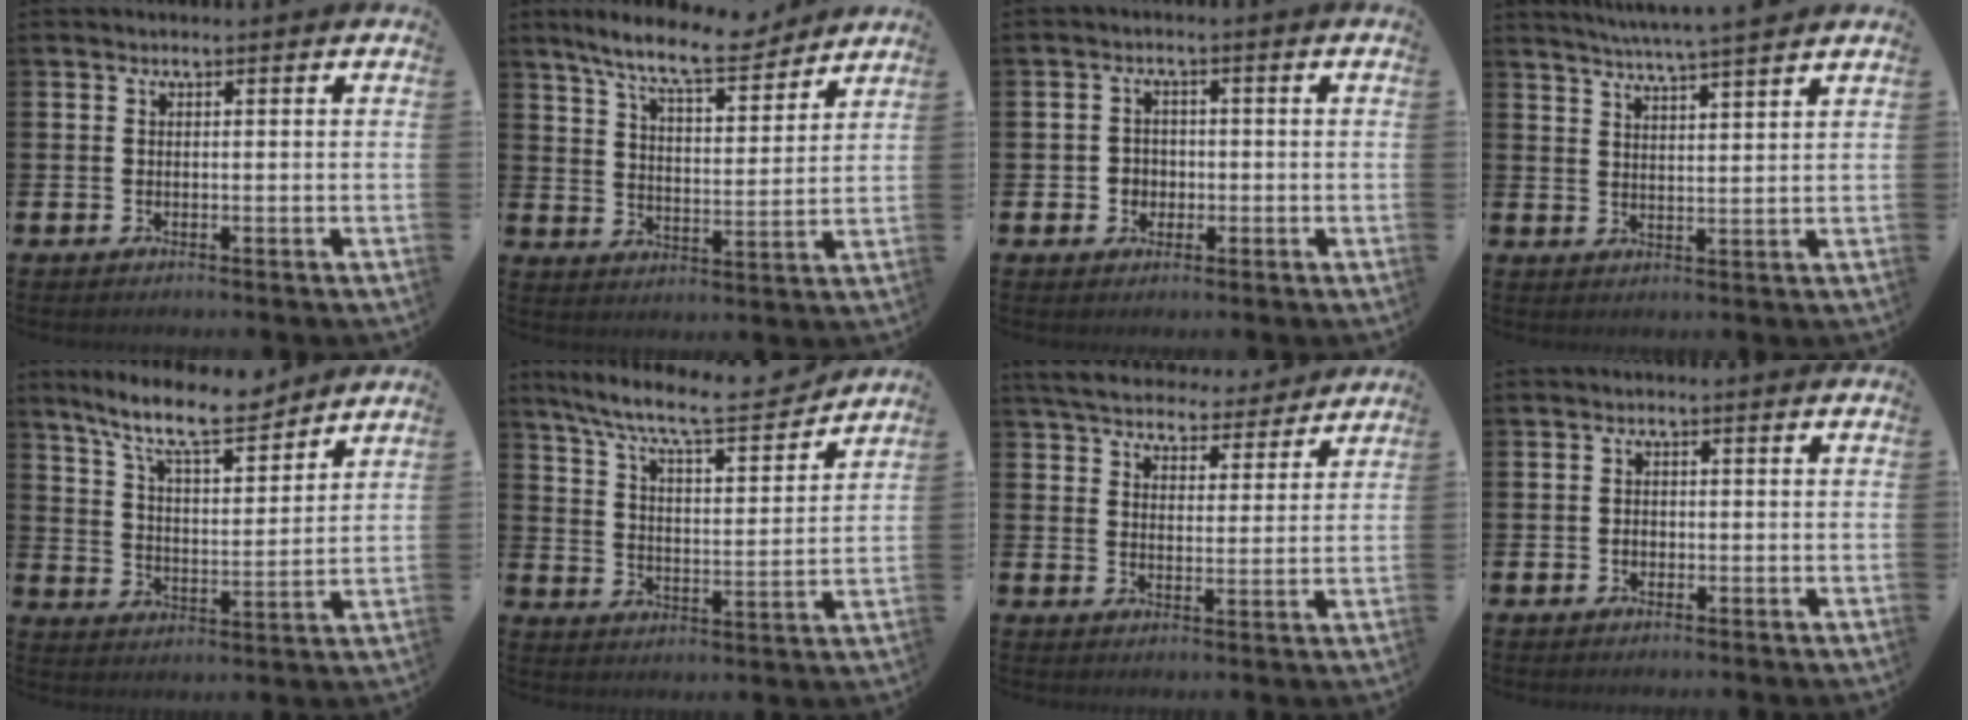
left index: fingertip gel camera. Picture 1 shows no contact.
{"total": 9.8, "force": [8.7, 1.6, 4.1], "torque": [-0.104, -0.041, 0.155]}
{"total": 2.5, "force": [-0.6, 2.4, 0.5], "torque": [-0.009, 0.005, -0.019]}
{"total": 5.5, "force": [5.3, -0.8, 1.3], "torque": [-0.040, -0.029, 0.092]}
{"total": 10.3, "force": [8.9, 2.1, 4.8], "torque": [-0.109, -0.044, 0.156]}
{"total": 9.5, "force": [8.4, 1.4, 4.0], "torque": [-0.107, -0.055, 0.142]}
{"total": 6.2, "force": [5.9, 1.5, 0.8], "torque": [-0.040, -0.042, 0.104]}
{"total": 1.0, "force": [-0.4, 0.8, 0.4], "torque": [-0.008, 0.005, -0.008]}